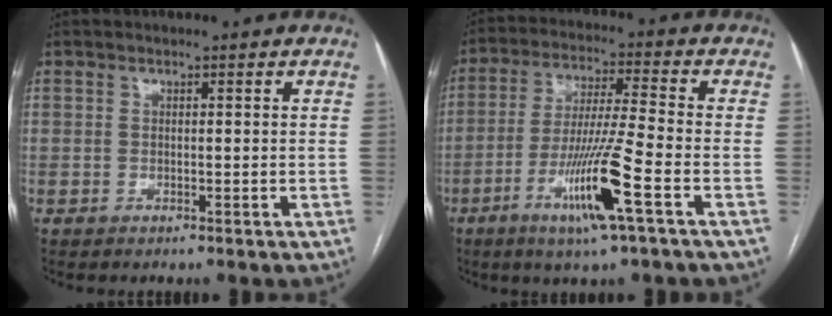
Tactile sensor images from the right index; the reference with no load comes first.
{"total": 12.0, "force": [-5.1, -0.9, 10.8], "torque": [-0.212, -0.015, -0.097]}